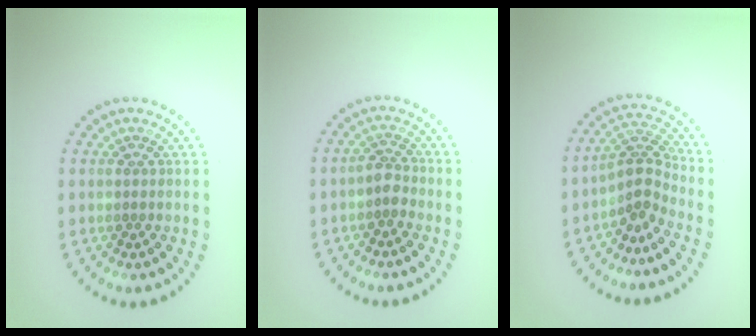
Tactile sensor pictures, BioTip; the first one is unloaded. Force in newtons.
{"total": 1.6, "press": 1.5, "slide": 0.7}
{"total": 3.0, "press": 2.0, "slide": 2.2}